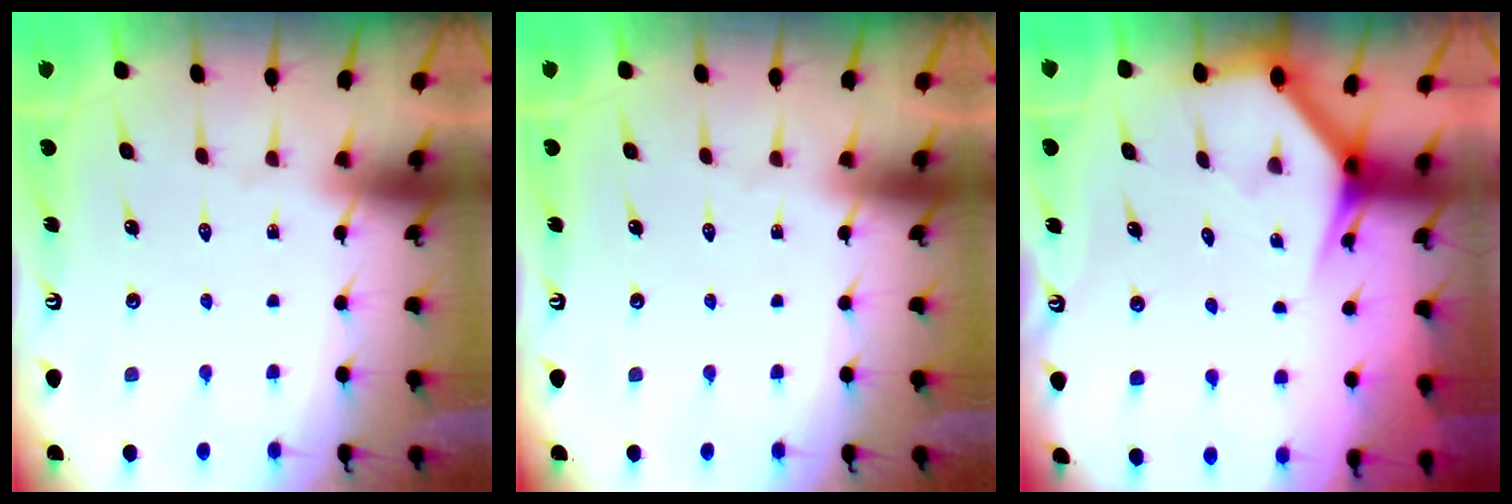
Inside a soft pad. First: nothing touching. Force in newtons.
{"total": 0.0}
{"total": 3.4, "press": 3.4, "slide": 0.2}